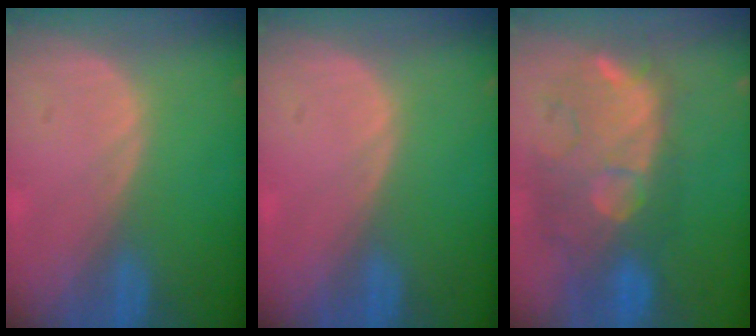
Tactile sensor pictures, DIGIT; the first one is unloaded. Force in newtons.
{"total": 0.0}
{"total": 11.3, "press": 10.5, "slide": 4.2}